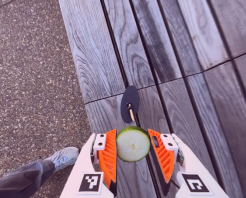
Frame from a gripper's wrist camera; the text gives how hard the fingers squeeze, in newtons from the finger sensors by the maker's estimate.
{"total": 11.8, "left": 12.3, "right": 11.3}